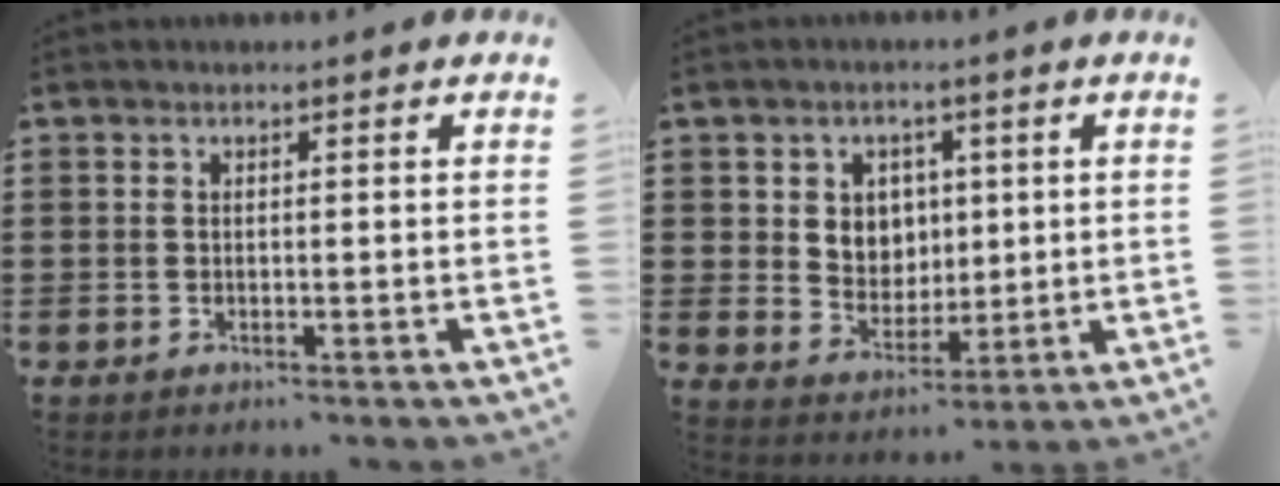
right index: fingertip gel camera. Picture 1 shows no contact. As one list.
[{"total": 5.1, "force": [1.6, 4.6, 1.4], "torque": [-0.034, 0.005, 0.024]}]